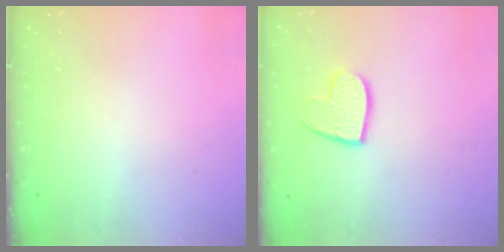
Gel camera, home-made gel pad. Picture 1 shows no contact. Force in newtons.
{"total": 9.2, "press": 9.2, "slide": 0.6}